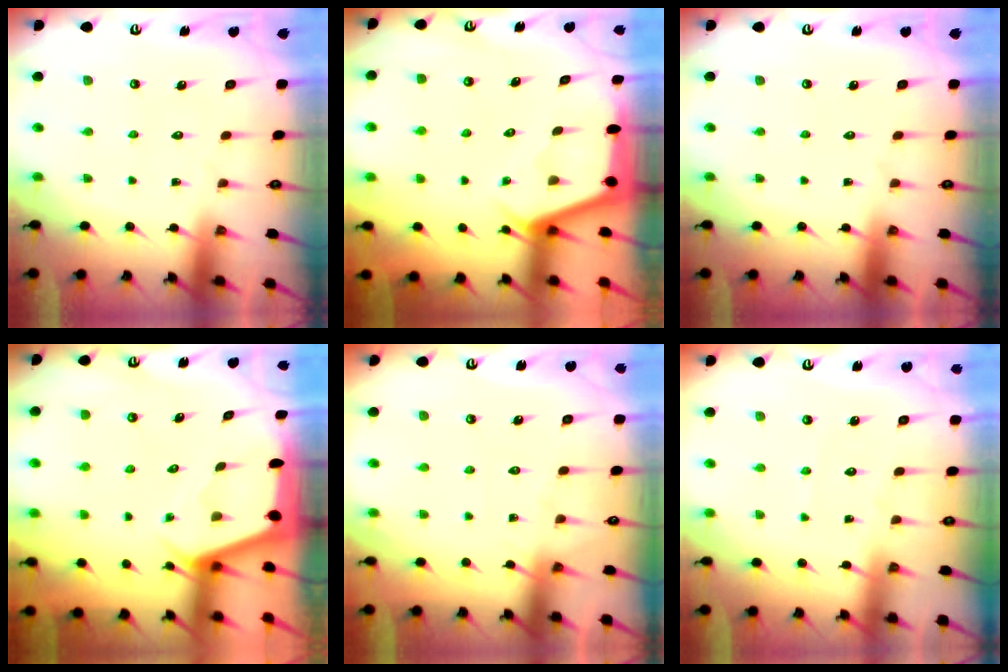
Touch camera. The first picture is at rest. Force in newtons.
{"total": 2.9, "press": 2.8, "slide": 0.4}
{"total": 0.0}
{"total": 2.5, "press": 2.5, "slide": 0.3}
{"total": 4.5, "press": 4.4, "slide": 0.6}
{"total": 2.6, "press": 2.6, "slide": 0.3}